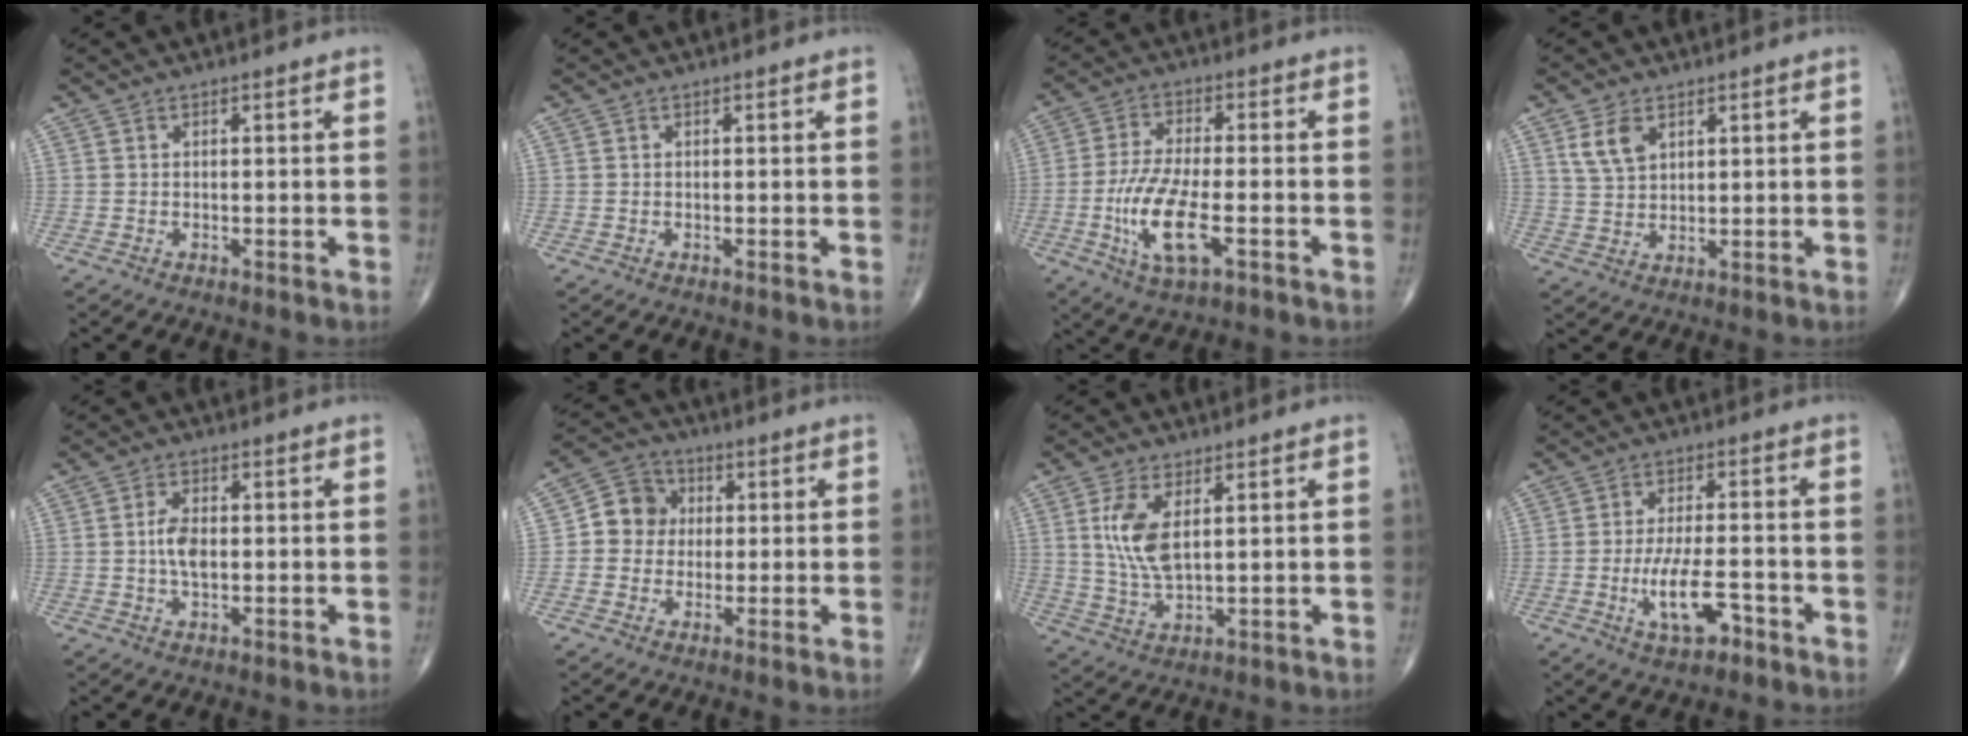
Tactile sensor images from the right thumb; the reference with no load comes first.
{"total": 0.0}
{"total": 11.7, "force": [-3.4, 4.1, 10.4], "torque": [-0.216, 0.005, -0.061]}
{"total": 5.5, "force": [2.7, 3.3, 3.5], "torque": [-0.059, -0.010, 0.058]}
{"total": 4.8, "force": [-0.1, 2.5, 4.0], "torque": [-0.078, 0.003, -0.005]}
{"total": 7.6, "force": [0.5, 7.0, 3.0], "torque": [-0.023, 0.015, -0.005]}
{"total": 8.6, "force": [2.4, 3.9, 7.3], "torque": [-0.152, -0.013, 0.054]}
{"total": 8.2, "force": [-3.2, 3.0, 6.9], "torque": [-0.125, 0.011, -0.054]}